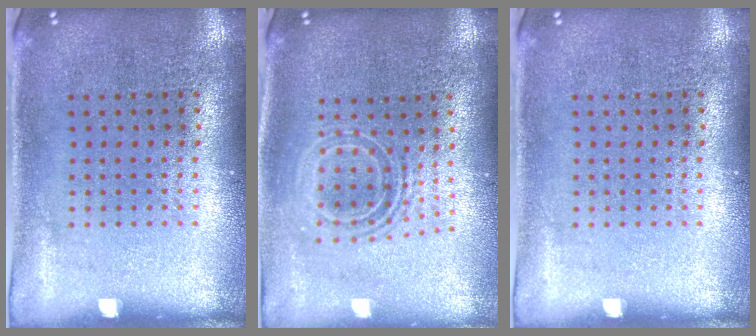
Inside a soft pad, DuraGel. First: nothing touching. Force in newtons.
{"total": 1.7, "press": 1.4, "slide": 1.1}
{"total": 0.0}